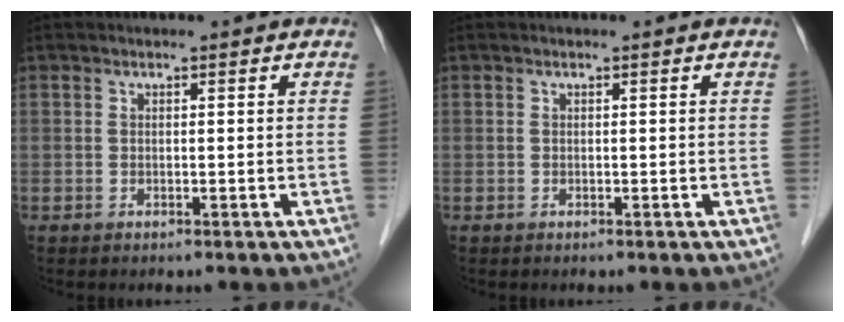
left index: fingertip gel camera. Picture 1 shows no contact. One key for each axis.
{"total": 0.0}